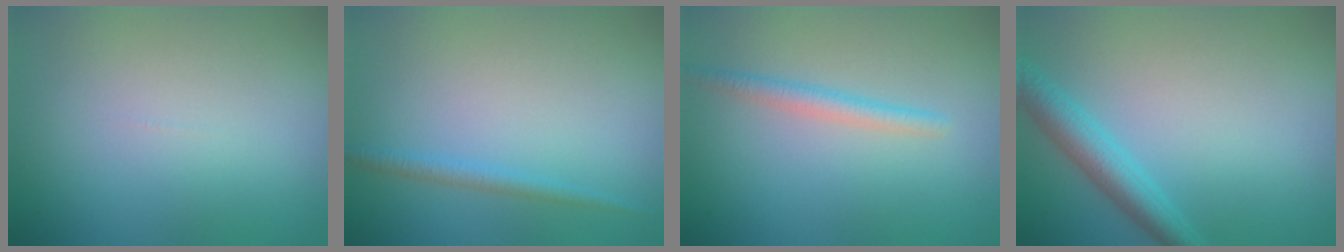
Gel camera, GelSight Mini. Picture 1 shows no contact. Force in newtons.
{"total": 1.4, "press": 1.4, "slide": 0.1}
{"total": 1.8, "press": 1.8, "slide": 0.1}
{"total": 3.4, "press": 3.4, "slide": 0.1}